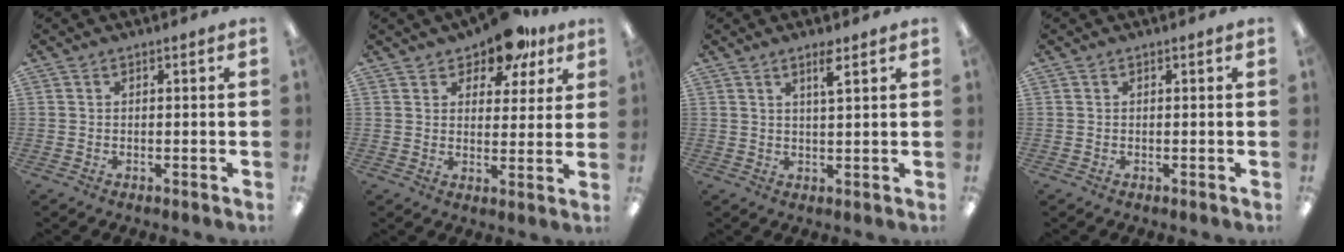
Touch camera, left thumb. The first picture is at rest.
{"total": 10.4, "force": [8.3, 4.6, 4.2], "torque": [-0.062, -0.045, 0.150]}
{"total": 4.0, "force": [2.6, 0.6, 3.0], "torque": [-0.051, -0.005, 0.040]}
{"total": 0.0}